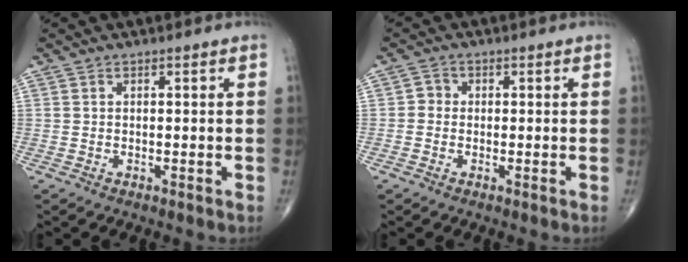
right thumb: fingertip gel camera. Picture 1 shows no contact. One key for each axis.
{"total": 1.9, "fx": -0.3, "fy": 1.7, "fz": 0.7, "tx": 0.001, "ty": 0.006, "tz": -0.012}